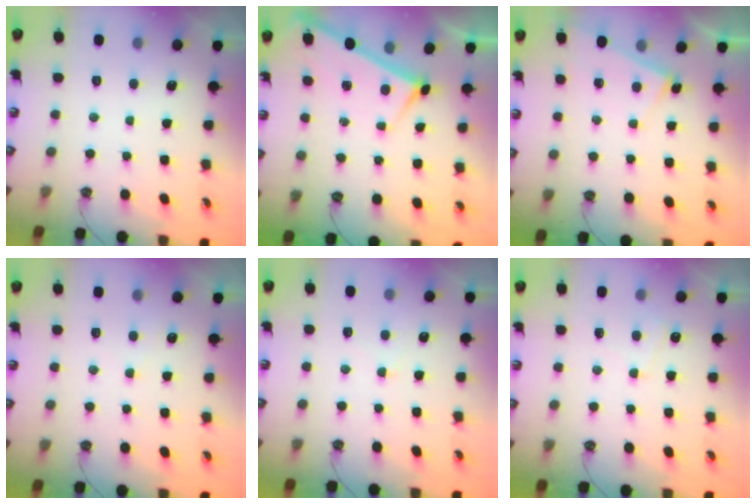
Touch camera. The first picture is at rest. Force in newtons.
{"total": 3.1, "press": 3.1, "slide": 0.2}
{"total": 4.2, "press": 4.1, "slide": 0.3}
{"total": 3.2, "press": 3.2, "slide": 0.3}
{"total": 0.9, "press": 0.9, "slide": 0.4}
{"total": 0.9, "press": 0.8, "slide": 0.5}